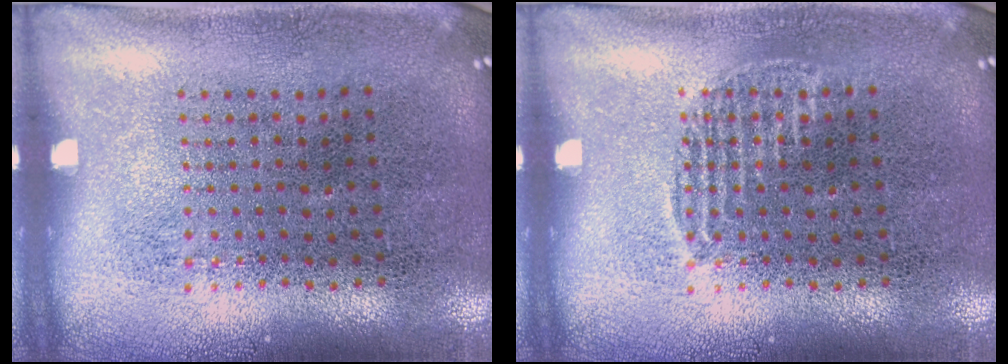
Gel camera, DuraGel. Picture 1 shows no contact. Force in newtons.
{"total": 0.9, "press": 0.8, "slide": 0.2}